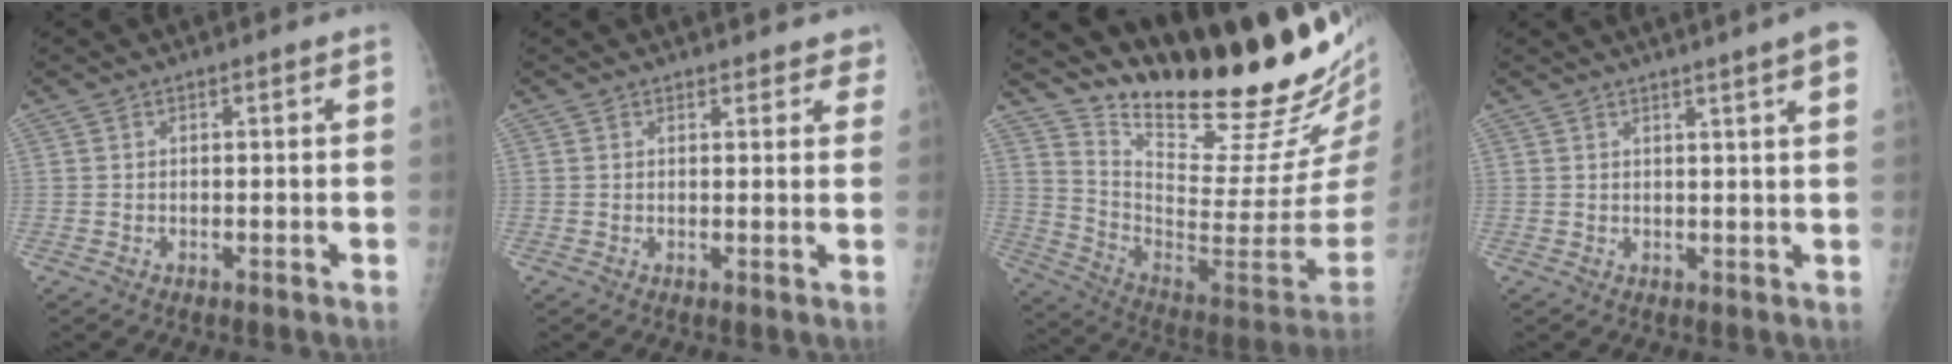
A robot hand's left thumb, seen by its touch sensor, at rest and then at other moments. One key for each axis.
{"total": 4.3, "fx": 3.8, "fy": 1.7, "fz": 1.0, "tx": 0.023, "ty": -0.013, "tz": 0.032}
{"total": 27.6, "fx": 23.6, "fy": 3.4, "fz": 13.9, "tx": -0.189, "ty": -0.187, "tz": 0.354}
{"total": 6.8, "fx": 4.4, "fy": -0.3, "fz": 5.2, "tx": -0.063, "ty": -0.008, "tz": 0.045}